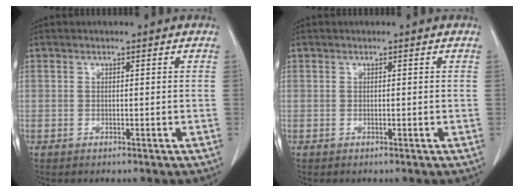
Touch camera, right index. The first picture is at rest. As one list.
[{"total": 0.0}]